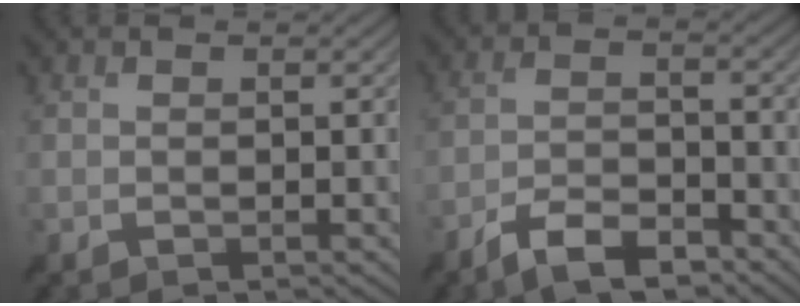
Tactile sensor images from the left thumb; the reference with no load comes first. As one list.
[{"total": 6.3, "force": [-4.9, 1.8, 3.5], "torque": [-0.071, -0.002, -0.094]}]